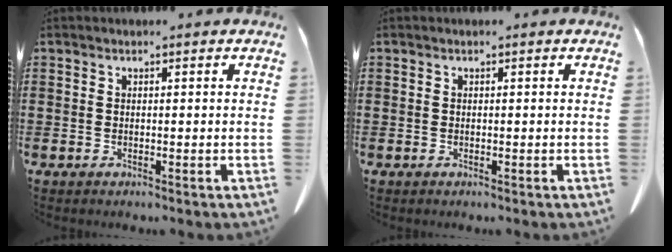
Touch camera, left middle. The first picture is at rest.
{"total": 0.0}